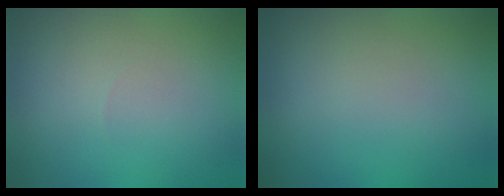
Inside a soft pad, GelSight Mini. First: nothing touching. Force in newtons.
{"total": 0.0}